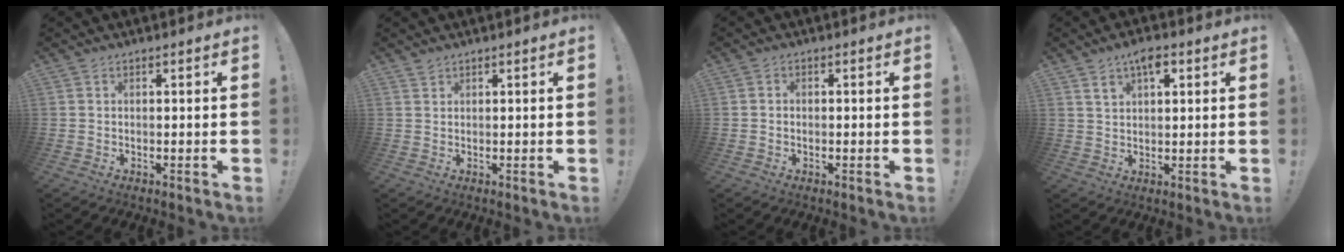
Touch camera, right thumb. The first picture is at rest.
{"total": 1.3, "force": [1.1, 0.5, 0.3], "torque": [0.000, -0.004, 0.021]}
{"total": 0.7, "force": [-0.2, 0.7, 0.1], "torque": [-0.002, 0.004, -0.003]}
{"total": 6.3, "force": [3.4, 3.5, 4.1], "torque": [-0.061, -0.008, 0.057]}